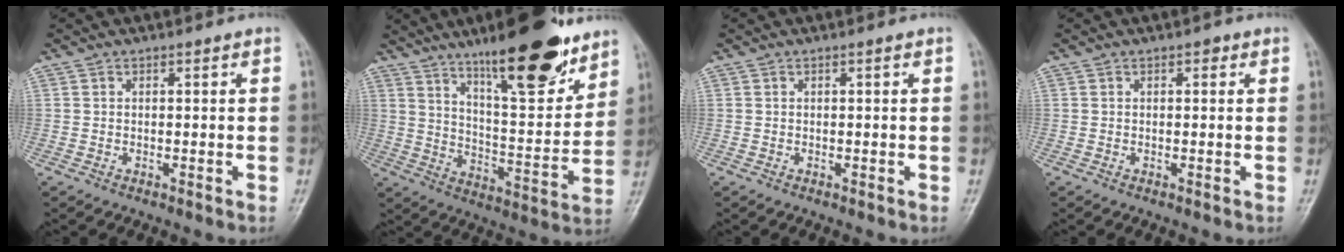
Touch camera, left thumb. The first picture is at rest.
{"total": 19.7, "force": [13.3, 5.2, 13.6], "torque": [-0.164, -0.078, 0.214]}
{"total": 0.0}
{"total": 0.9, "force": [0.4, 0.7, 0.5], "torque": [0.002, 0.001, 0.001]}